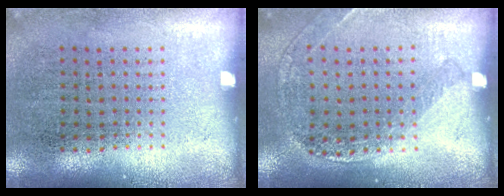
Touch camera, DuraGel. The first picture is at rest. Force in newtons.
{"total": 1.2, "press": 1.2, "slide": 0.2}